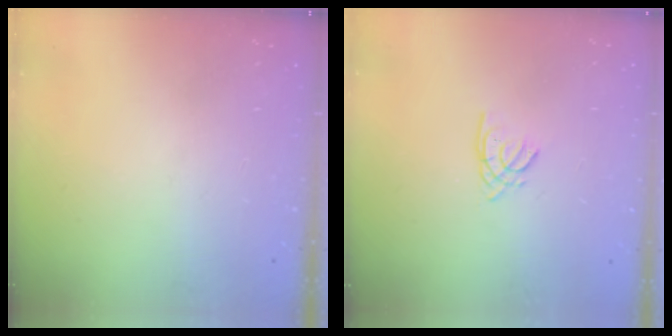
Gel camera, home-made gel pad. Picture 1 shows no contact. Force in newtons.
{"total": 1.5, "press": 1.5, "slide": 0.1}